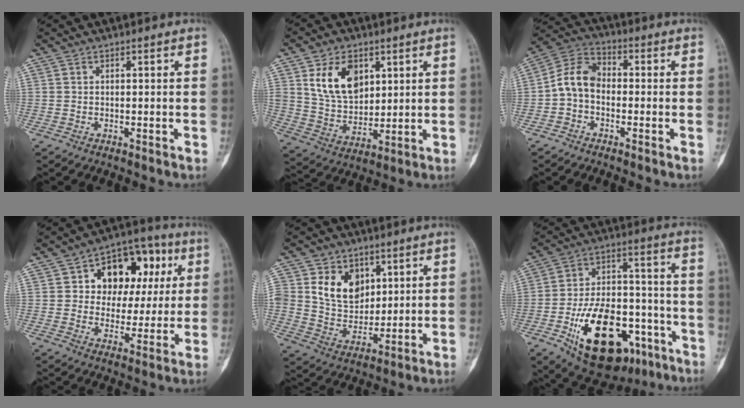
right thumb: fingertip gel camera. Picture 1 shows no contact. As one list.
[{"total": 12.5, "force": [5.0, 8.3, 7.9], "torque": [-0.112, -0.024, 0.104]}, {"total": 7.6, "force": [-1.3, 5.4, 5.3], "torque": [-0.089, 0.029, -0.042]}, {"total": 16.0, "force": [4.6, 11.4, 10.2], "torque": [-0.081, 0.019, 0.068]}, {"total": 12.1, "force": [4.3, 9.2, 6.5], "torque": [-0.072, -0.025, 0.089]}, {"total": 25.2, "force": [-11.2, 13.5, 18.0], "torque": [-0.289, 0.056, -0.164]}]